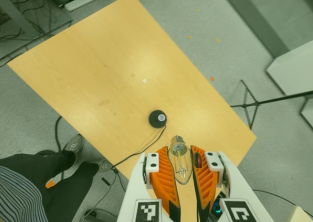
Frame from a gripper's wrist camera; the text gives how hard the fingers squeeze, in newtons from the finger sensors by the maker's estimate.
{"total": 20.8, "left": 25.5, "right": 16.1}